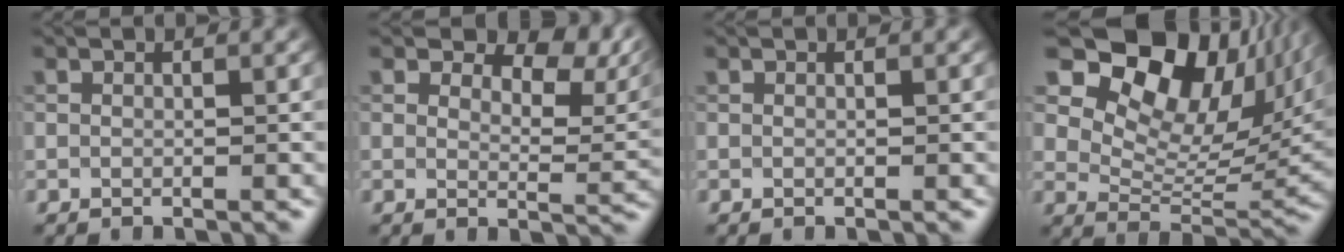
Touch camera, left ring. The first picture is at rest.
{"total": 7.5, "force": [4.8, 3.9, 4.3], "torque": [-0.052, -0.002, 0.067]}
{"total": 0.0}
{"total": 15.2, "force": [8.8, 8.2, 9.2], "torque": [-0.150, 0.029, 0.145]}